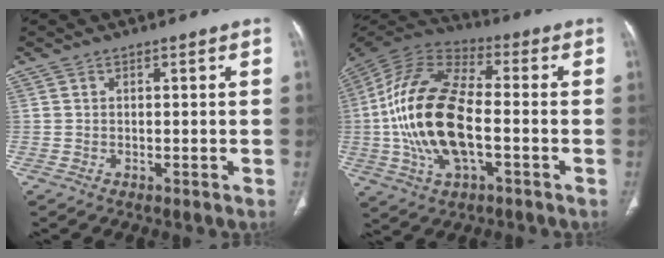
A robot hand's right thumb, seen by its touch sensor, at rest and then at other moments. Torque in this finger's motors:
{"motor_torque": [-0.18, 2.22, 2.25, -0.52, 0.65]}